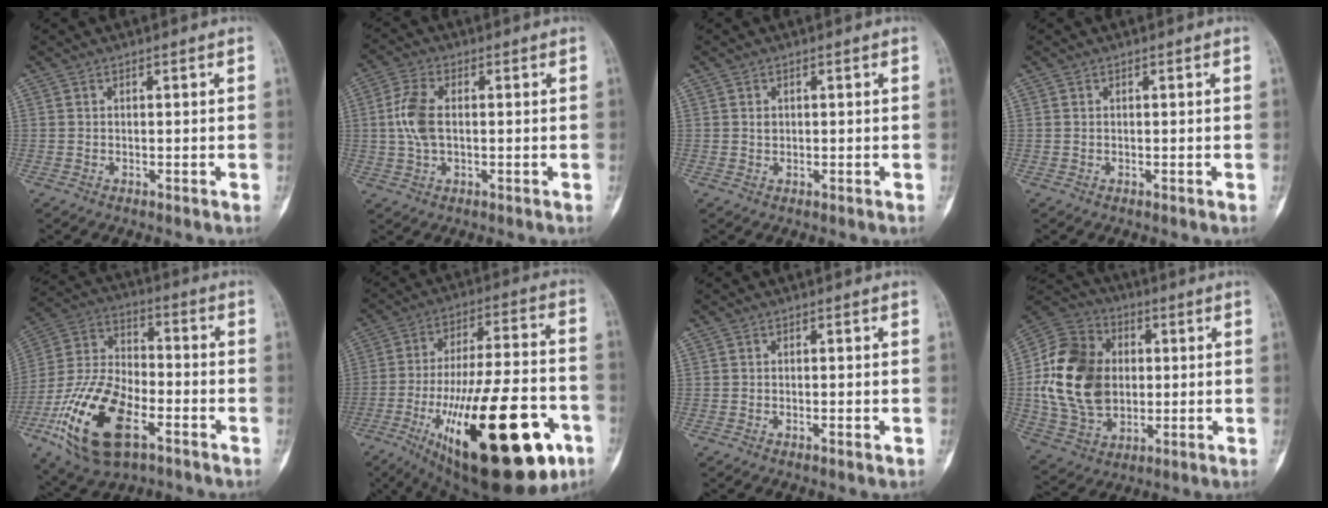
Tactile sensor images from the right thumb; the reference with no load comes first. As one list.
[{"total": 6.9, "force": [0.3, 3.7, 5.8], "torque": [-0.134, 0.011, 0.003]}, {"total": 0.9, "force": [0.2, 0.7, 0.4], "torque": [-0.001, 0.001, 0.004]}, {"total": 0.0}, {"total": 21.0, "force": [-8.7, 10.6, 15.8], "torque": [-0.308, 0.032, -0.153]}, {"total": 34.7, "force": [-13.5, 12.4, 29.5], "torque": [-0.440, 0.029, -0.195]}, {"total": 1.1, "force": [-0.4, 0.3, 1.0], "torque": [-0.015, 0.003, -0.005]}, {"total": 20.1, "force": [0.9, 15.1, 13.2], "torque": [-0.229, 0.007, 0.021]}]